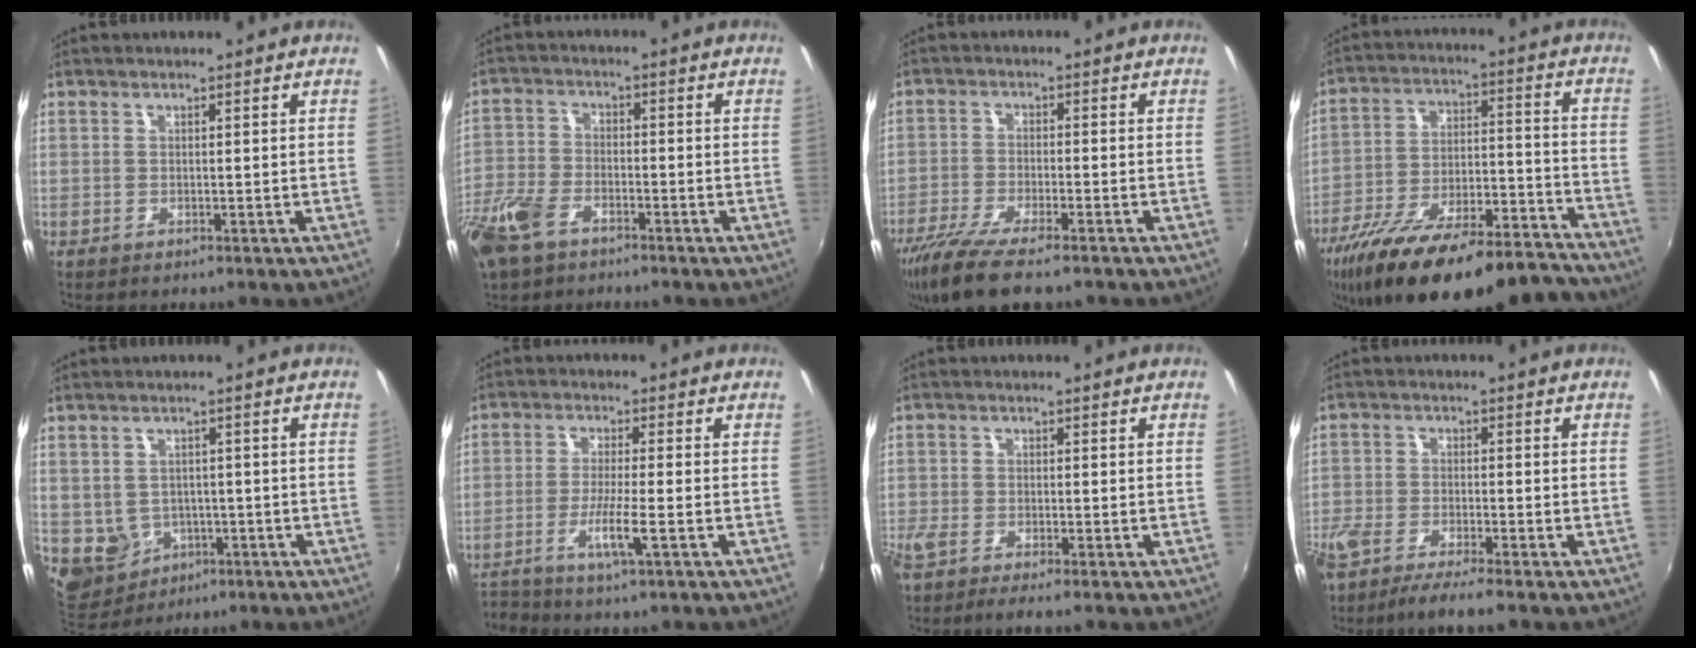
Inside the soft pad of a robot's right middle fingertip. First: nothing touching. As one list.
[{"total": 10.9, "force": [-7.1, 5.5, 6.3], "torque": [-0.159, -0.012, -0.147]}, {"total": 10.8, "force": [-8.0, 2.4, 6.8], "torque": [-0.157, -0.038, -0.149]}, {"total": 27.1, "force": [-22.2, 7.6, 13.6], "torque": [-0.239, -0.021, -0.321]}, {"total": 7.1, "force": [-1.8, 6.4, 2.6], "torque": [-0.070, -0.001, -0.006]}, {"total": 5.4, "force": [-3.0, -0.3, 4.5], "torque": [-0.101, -0.004, -0.058]}, {"total": 4.4, "force": [-3.4, 0.5, 2.8], "torque": [-0.071, -0.018, -0.067]}, {"total": 8.3, "force": [-6.6, 1.0, 4.8], "torque": [-0.121, -0.029, -0.124]}]